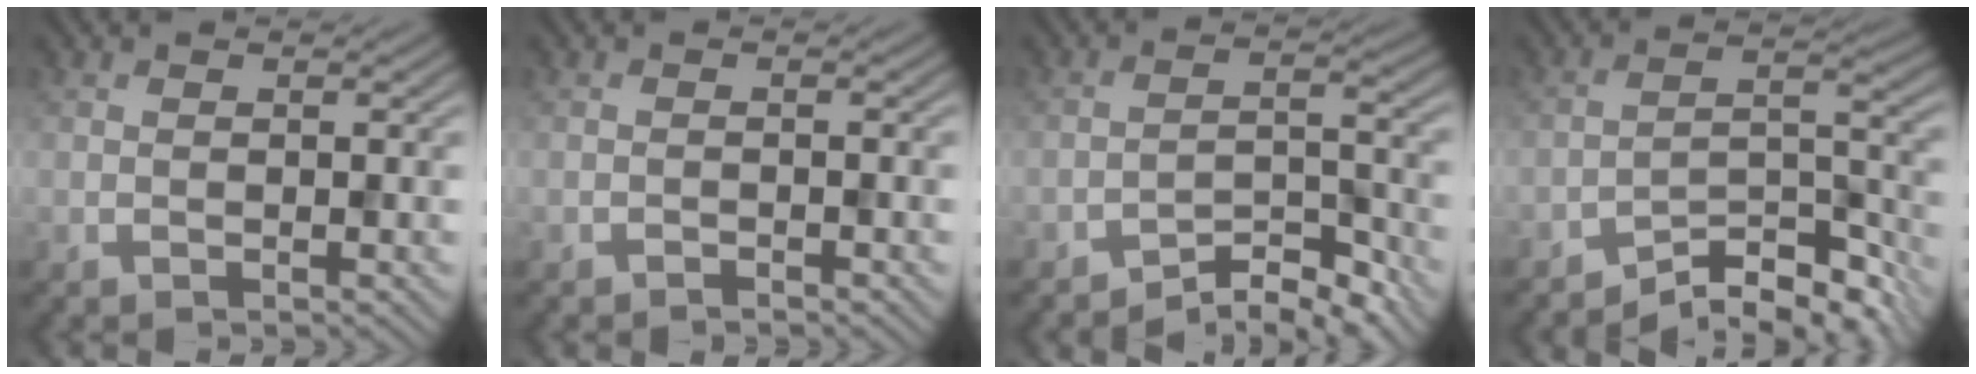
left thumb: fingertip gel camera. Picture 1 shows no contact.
{"total": 0.6, "force": [-0.6, 0.0, 0.1], "torque": [0.000, 0.001, -0.013]}
{"total": 5.7, "force": [-5.0, 1.3, 2.5], "torque": [-0.033, 0.009, -0.088]}
{"total": 9.3, "force": [-8.0, 2.0, 4.4], "torque": [-0.063, 0.009, -0.136]}